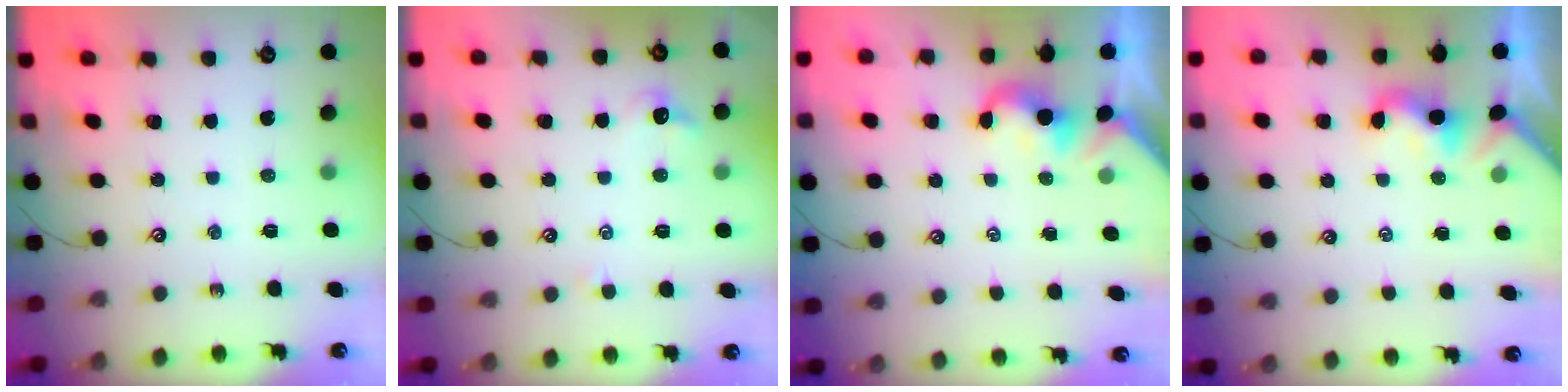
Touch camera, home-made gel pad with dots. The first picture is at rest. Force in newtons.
{"total": 0.6, "press": 0.1, "slide": 0.6}
{"total": 2.2, "press": 2.1, "slide": 0.3}
{"total": 1.9, "press": 1.9, "slide": 0.6}